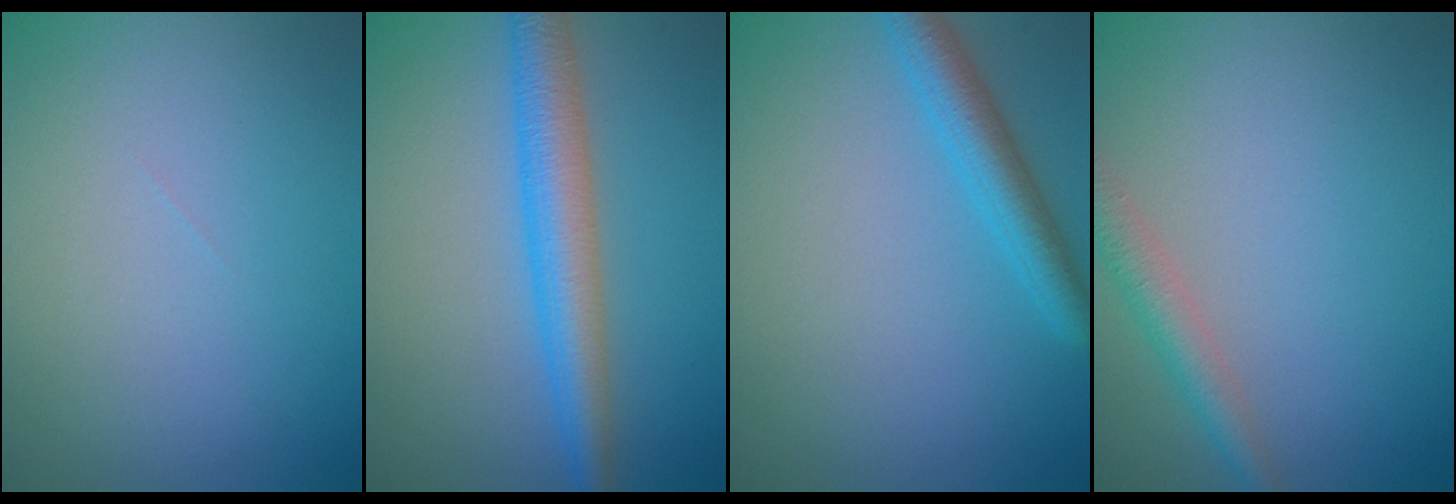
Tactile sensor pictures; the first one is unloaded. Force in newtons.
{"total": 5.2, "press": 5.2, "slide": 0.2}
{"total": 3.5, "press": 3.5, "slide": 0.3}
{"total": 2.7, "press": 2.7, "slide": 0.1}